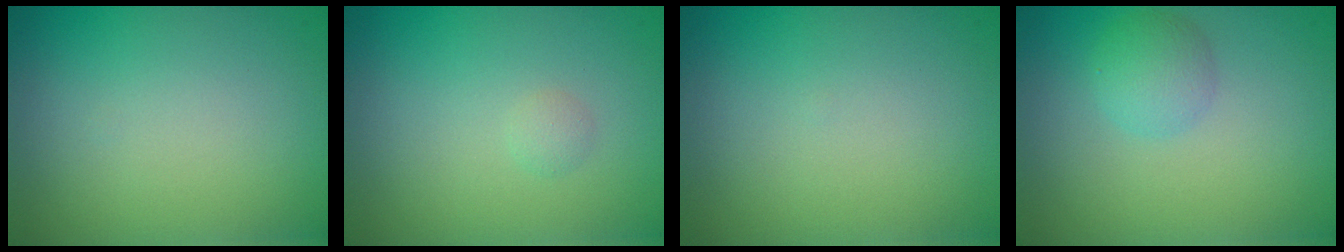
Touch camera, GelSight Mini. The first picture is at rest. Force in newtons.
{"total": 0.6, "press": 0.6, "slide": 0.0}
{"total": 0.0}
{"total": 2.1, "press": 2.1, "slide": 0.0}